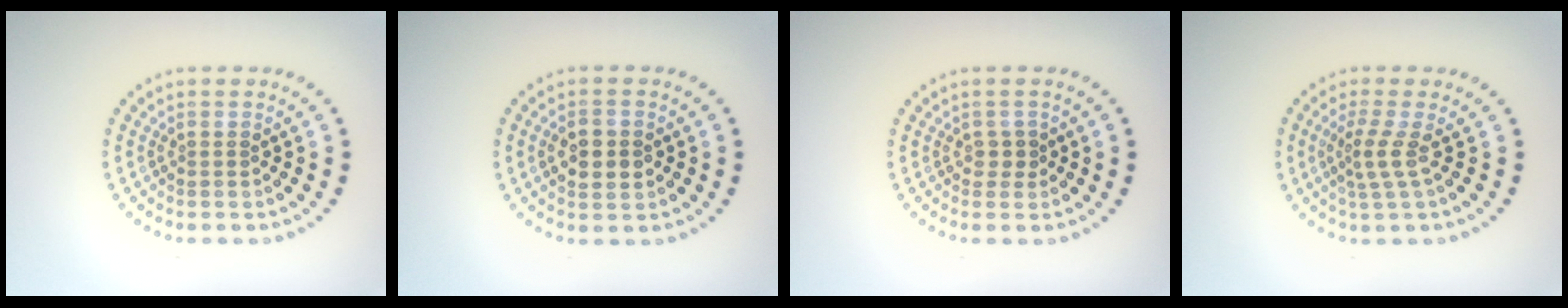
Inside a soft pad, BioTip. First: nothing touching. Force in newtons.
{"total": 2.8, "press": 2.8, "slide": 0.1}
{"total": 1.1, "press": 1.0, "slide": 0.6}
{"total": 2.2, "press": 1.6, "slide": 1.6}